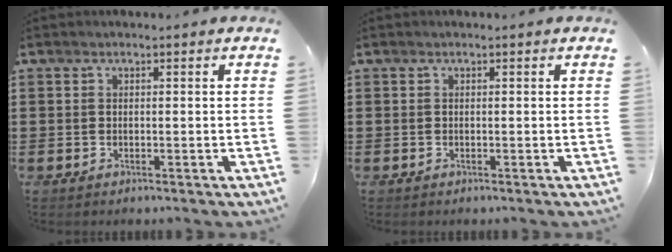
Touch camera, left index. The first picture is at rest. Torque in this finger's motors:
{"motor_torque": [-0.04, 0.04, 0.00, -0.01]}